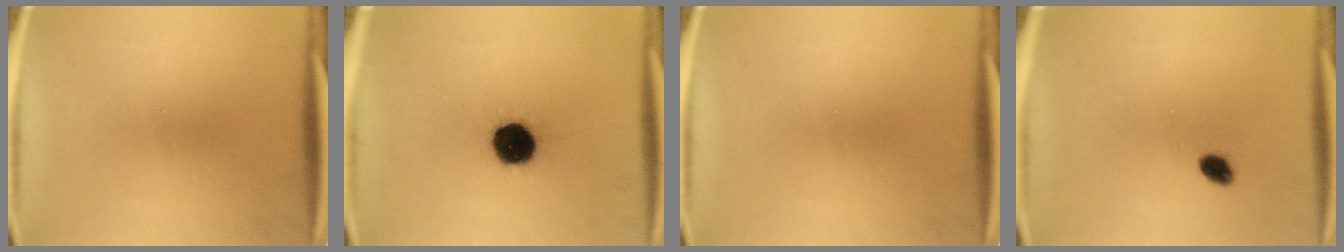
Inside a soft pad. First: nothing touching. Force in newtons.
{"total": 13.1}
{"total": 0.0}
{"total": 2.4}